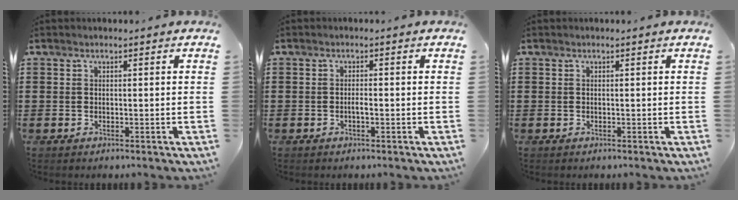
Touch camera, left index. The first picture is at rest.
{"total": 1.1, "force": [-0.3, 0.2, 1.0], "torque": [-0.020, -0.001, -0.006]}
{"total": 0.0}